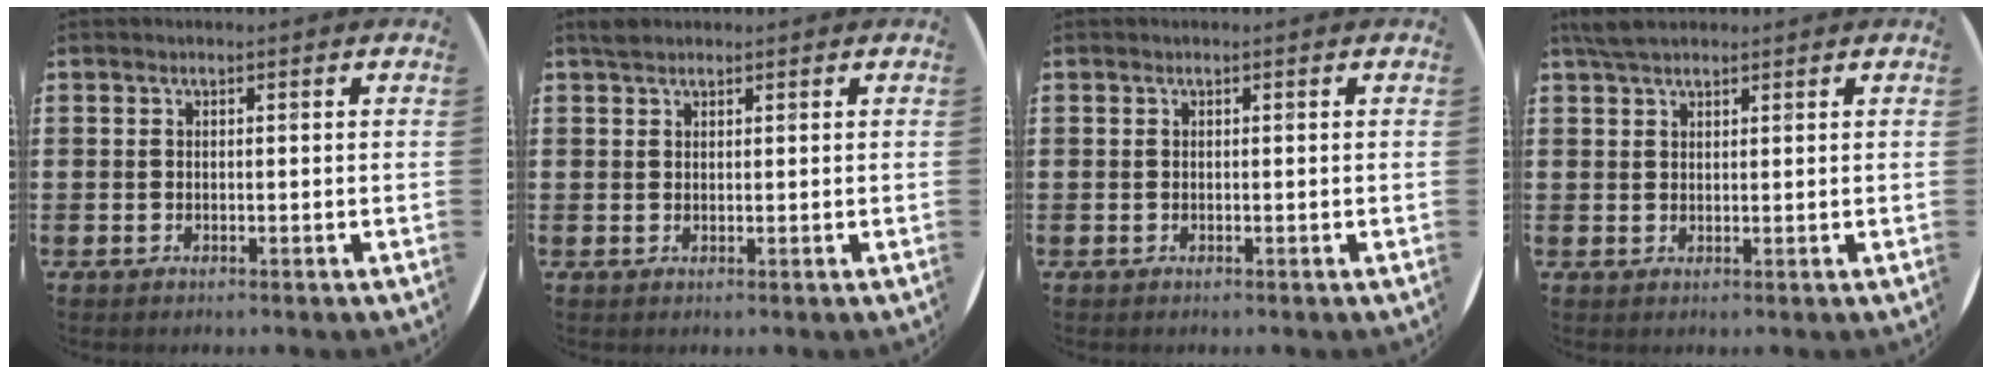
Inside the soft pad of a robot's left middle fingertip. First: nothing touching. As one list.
[{"total": 1.5, "force": [1.3, 0.7, 0.2], "torque": [0.001, 0.003, 0.024]}, {"total": 0.0}, {"total": 3.5, "force": [2.9, 1.3, 1.3], "torque": [-0.023, 0.001, 0.054]}]